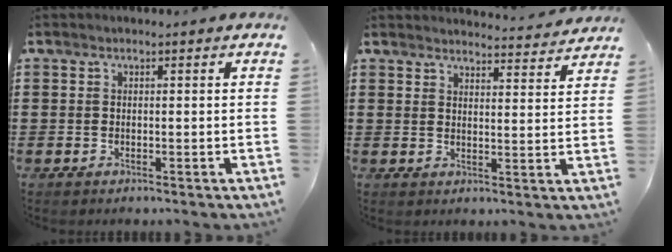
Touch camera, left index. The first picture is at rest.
{"total": 3.5, "force": [3.5, -0.2, 0.1], "torque": [-0.008, -0.026, 0.060]}